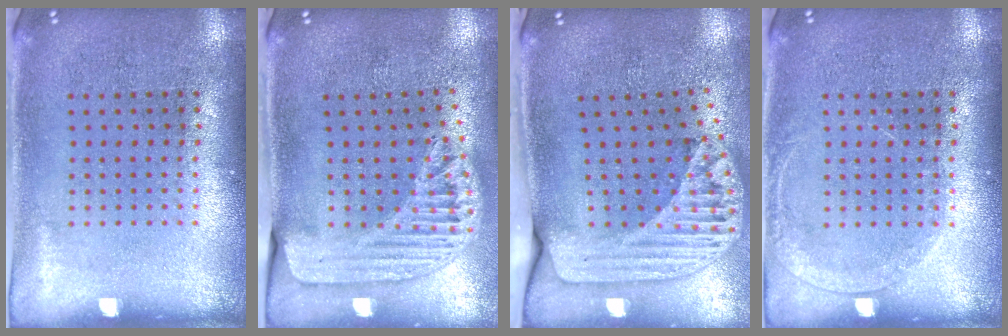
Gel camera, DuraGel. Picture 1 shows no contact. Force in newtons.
{"total": 1.6, "press": 1.5, "slide": 0.4}
{"total": 2.4, "press": 1.7, "slide": 1.7}
{"total": 1.2, "press": 1.1, "slide": 0.1}